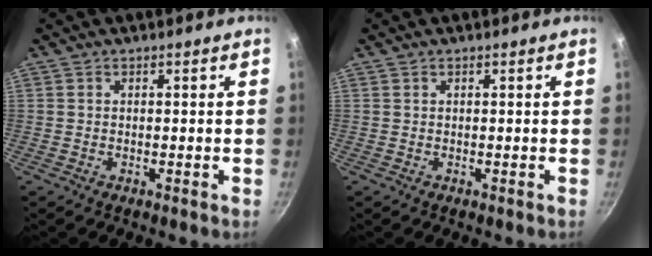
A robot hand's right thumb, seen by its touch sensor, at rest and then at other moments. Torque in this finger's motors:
{"motor_torque": [-0.04, 0.01, 0.23, 0.03, 0.00]}